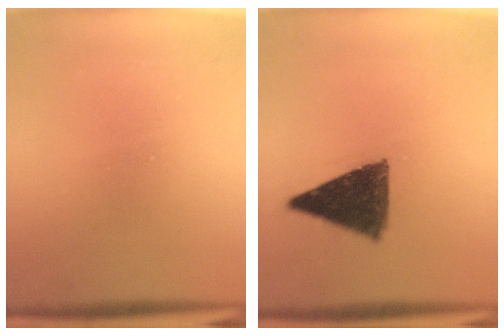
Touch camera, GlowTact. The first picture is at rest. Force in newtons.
{"total": 9.1}